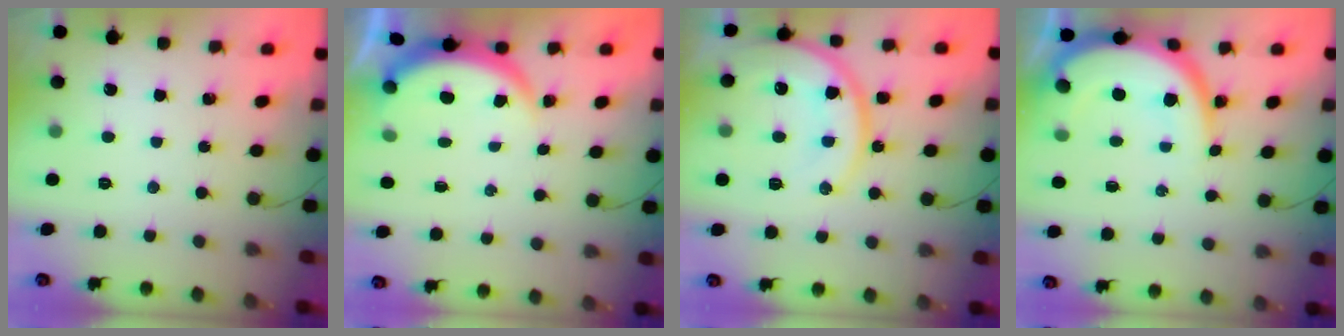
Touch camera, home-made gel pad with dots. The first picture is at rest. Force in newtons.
{"total": 3.9, "press": 3.9, "slide": 0.2}
{"total": 15.6, "press": 15.5, "slide": 1.7}
{"total": 12.1, "press": 12.1, "slide": 1.0}